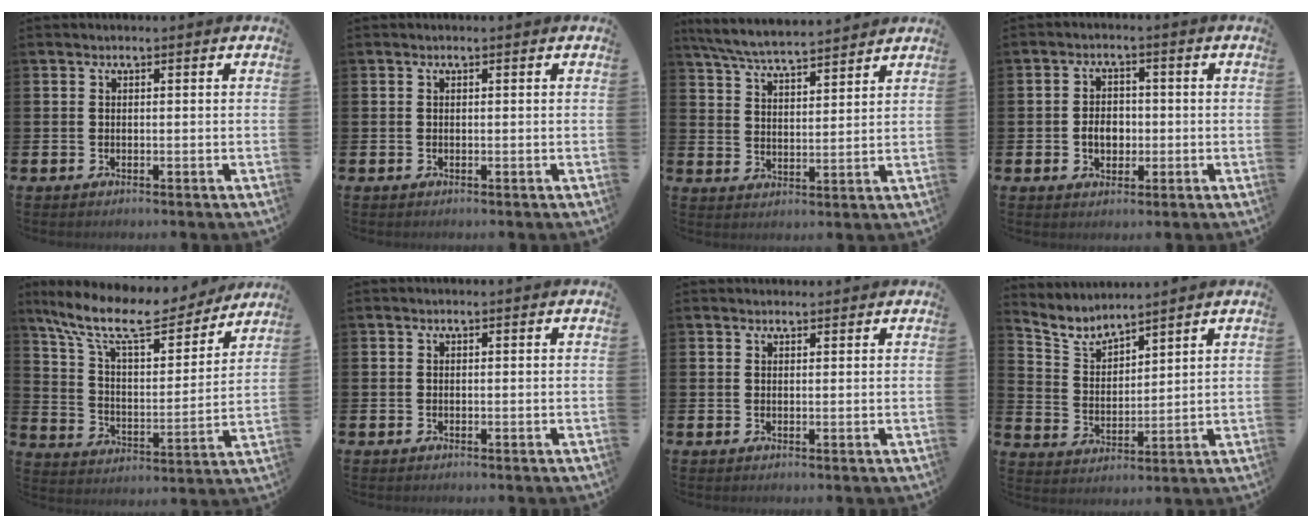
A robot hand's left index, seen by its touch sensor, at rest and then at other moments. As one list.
[{"total": 0.0}, {"total": 6.1, "force": [6.0, 0.3, 1.3], "torque": [-0.053, -0.033, 0.107]}, {"total": 3.7, "force": [-0.8, 2.8, 2.3], "torque": [-0.031, 0.001, -0.021]}, {"total": 12.7, "force": [11.0, 3.2, 5.7], "torque": [-0.145, -0.064, 0.188]}, {"total": 0.0}, {"total": 1.0, "force": [0.9, 0.3, 0.0], "torque": [0.008, 0.001, 0.015]}, {"total": 4.9, "force": [4.7, 0.9, 0.9], "torque": [-0.044, -0.029, 0.083]}]